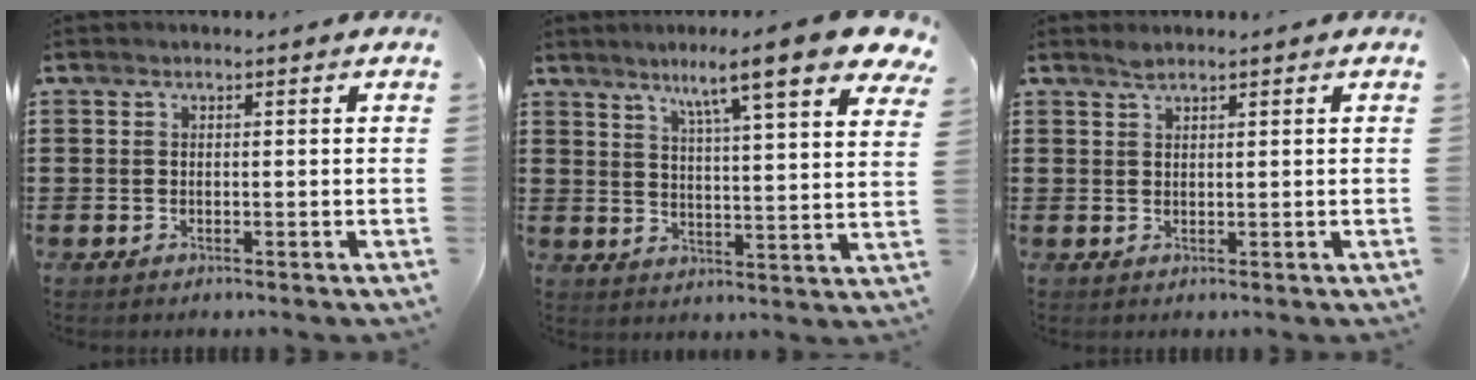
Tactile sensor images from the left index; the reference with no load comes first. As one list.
[{"total": 11.3, "force": [8.0, 0.7, 7.9], "torque": [-0.143, -0.035, 0.124]}, {"total": 0.9, "force": [0.8, 0.0, 0.3], "torque": [-0.009, -0.002, 0.017]}]